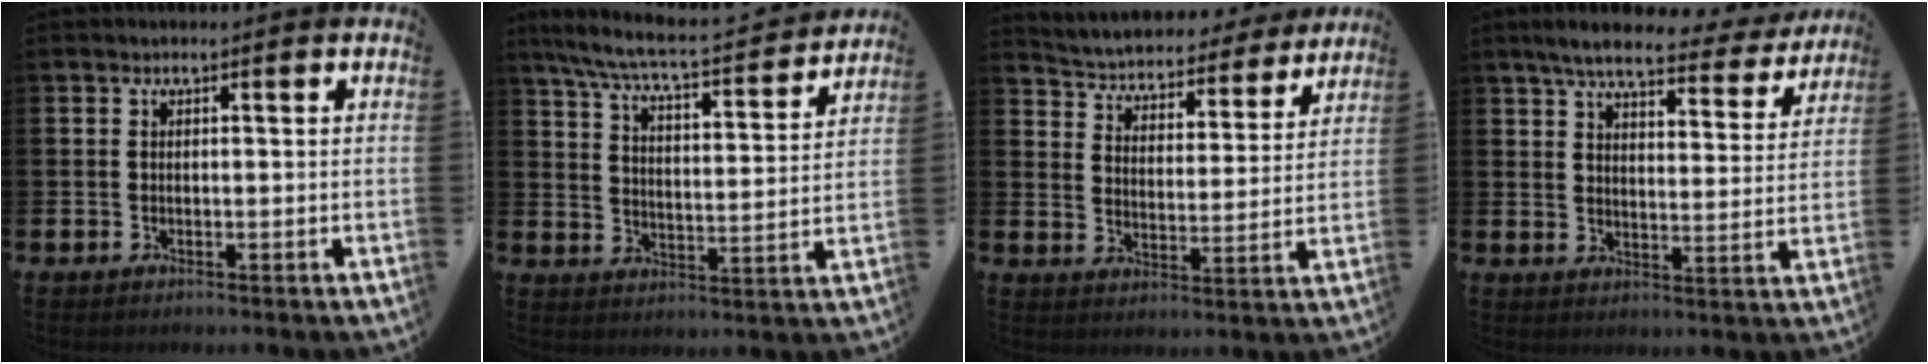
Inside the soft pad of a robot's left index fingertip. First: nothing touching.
{"total": 7.2, "force": [6.6, 0.3, 2.8], "torque": [-0.085, -0.049, 0.109]}
{"total": 4.5, "force": [4.2, 1.3, 0.5], "torque": [-0.040, -0.039, 0.067]}
{"total": 6.6, "force": [5.9, 1.2, 2.7], "torque": [-0.067, -0.032, 0.097]}